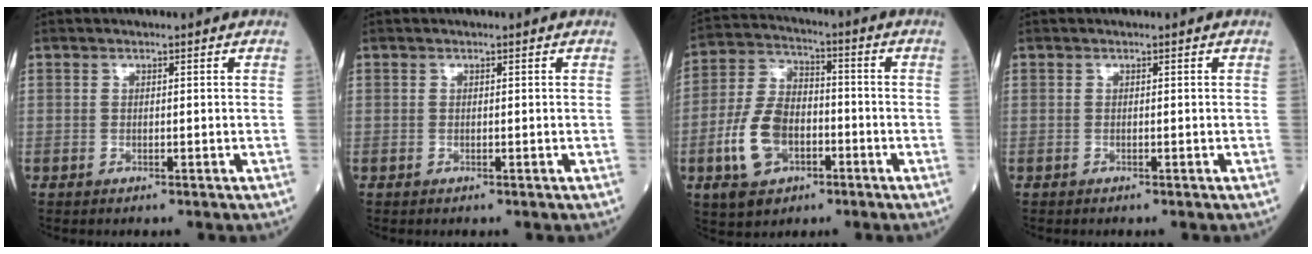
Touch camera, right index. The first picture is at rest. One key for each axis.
{"total": 0.0}
{"total": 11.1, "fx": -3.7, "fy": 6.8, "fz": 7.9, "tx": -0.178, "ty": 0.012, "tz": -0.066}
{"total": 0.0}